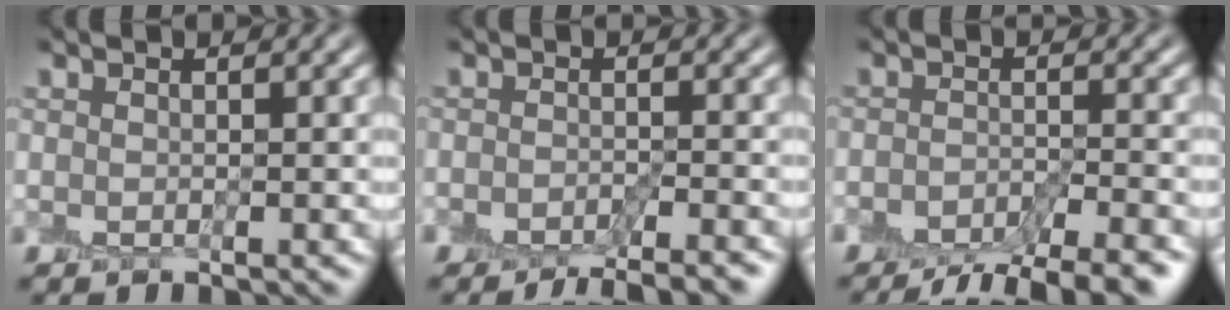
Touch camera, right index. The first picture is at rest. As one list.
[{"total": 5.2, "force": [-4.4, 1.2, 2.4], "torque": [-0.030, -0.005, -0.054]}, {"total": 7.2, "force": [-5.8, 1.8, 3.8], "torque": [-0.050, -0.010, -0.089]}]